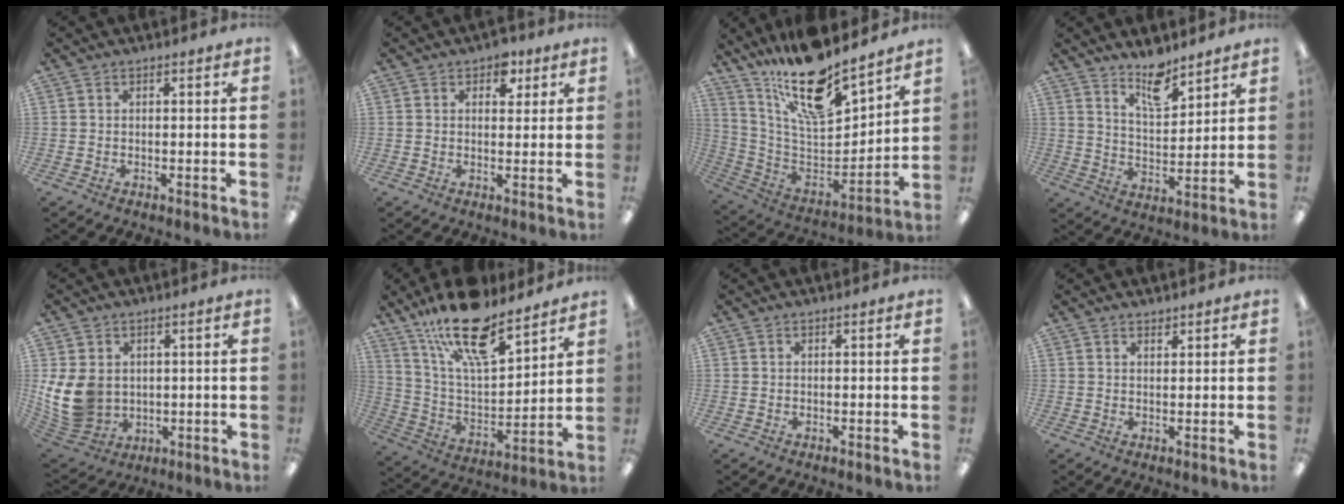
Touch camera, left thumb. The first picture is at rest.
{"total": 4.5, "force": [2.6, 2.9, 2.3], "torque": [-0.018, -0.004, 0.041]}
{"total": 19.0, "force": [15.8, 4.7, 9.5], "torque": [-0.182, -0.111, 0.272]}
{"total": 9.6, "force": [8.0, 3.1, 4.4], "torque": [-0.059, -0.055, 0.139]}
{"total": 11.9, "force": [1.1, 9.9, 6.7], "torque": [-0.172, -0.007, 0.026]}
{"total": 20.6, "force": [14.7, 7.5, 12.4], "torque": [-0.213, -0.084, 0.254]}
{"total": 0.0}
{"total": 1.4, "force": [1.3, 0.3, 0.1], "torque": [0.005, -0.006, 0.024]}